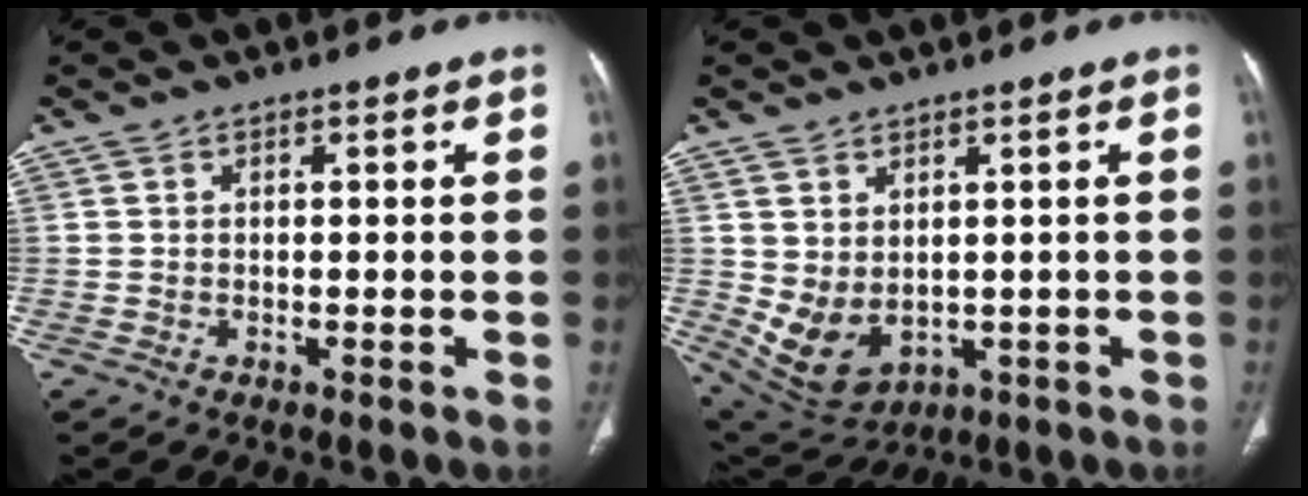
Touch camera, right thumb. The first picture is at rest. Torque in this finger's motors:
{"motor_torque": [-0.39, 0.61, -0.10, 0.17, 0.26]}